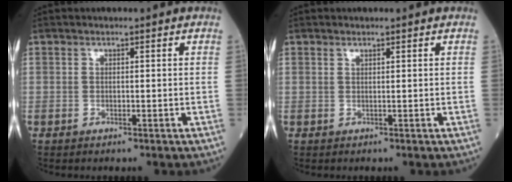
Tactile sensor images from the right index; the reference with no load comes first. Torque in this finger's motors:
{"motor_torque": [-0.20, 0.05, -0.01, -0.01]}